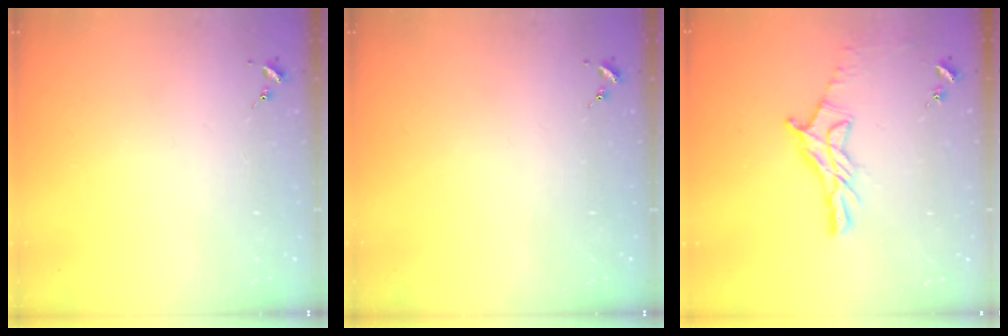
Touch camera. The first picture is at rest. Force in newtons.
{"total": 0.0}
{"total": 13.7, "press": 13.7, "slide": 1.0}